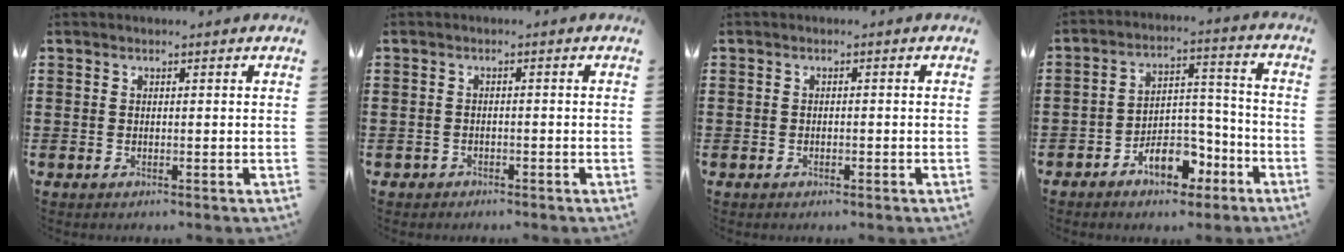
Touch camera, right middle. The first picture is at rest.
{"total": 1.3, "force": [-1.2, 0.6, -0.1], "torque": [-0.002, 0.003, -0.028]}
{"total": 1.0, "force": [-0.8, 0.6, 0.1], "torque": [-0.003, 0.000, -0.018]}
{"total": 8.5, "force": [-5.3, 4.6, 4.7], "torque": [-0.070, 0.024, -0.097]}